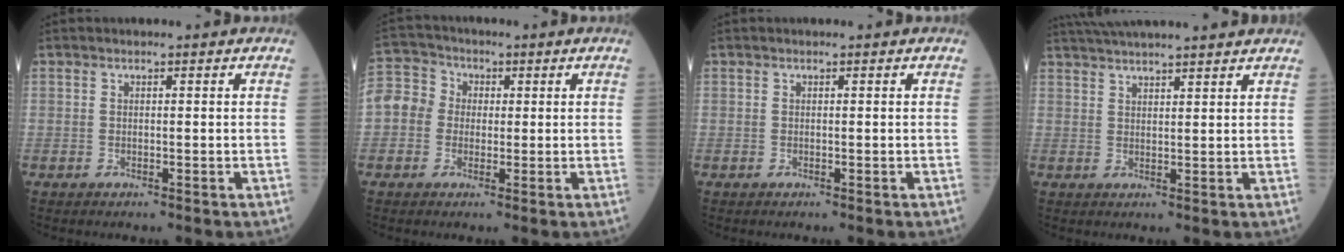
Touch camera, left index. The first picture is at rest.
{"total": 12.2, "force": [1.1, 11.0, 5.0], "torque": [-0.145, 0.054, 0.018]}
{"total": 0.0}
{"total": 13.2, "force": [12.0, 0.4, 5.6], "torque": [-0.098, 0.032, 0.173]}